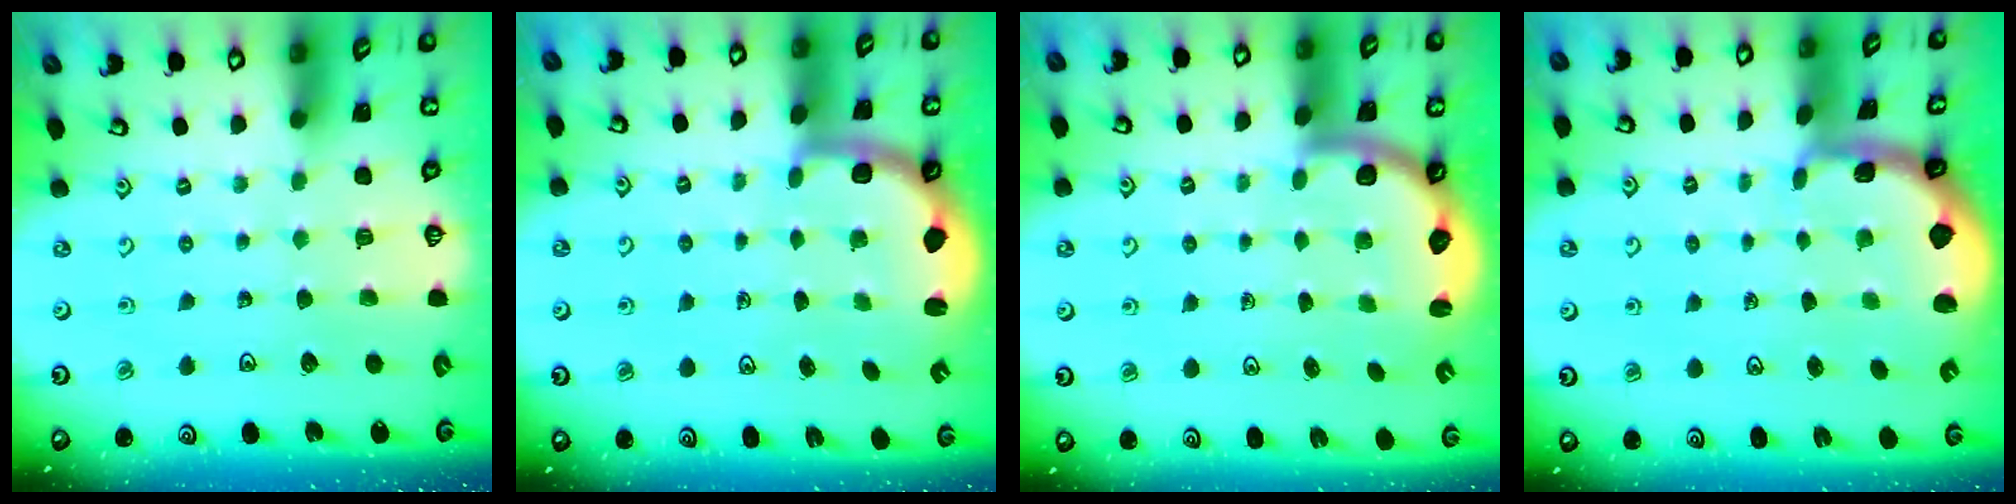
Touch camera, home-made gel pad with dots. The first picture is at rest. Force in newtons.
{"total": 2.3, "press": 2.0, "slide": 1.2}
{"total": 2.7, "press": 2.4, "slide": 1.2}
{"total": 1.1, "press": 1.0, "slide": 0.4}